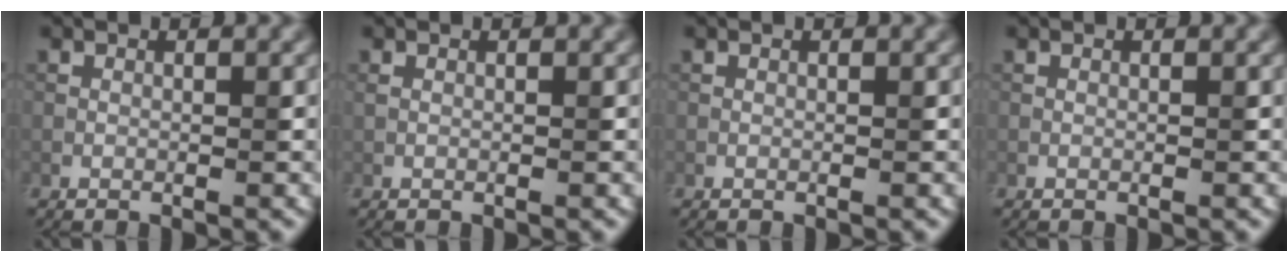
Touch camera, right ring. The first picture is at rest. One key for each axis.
{"total": 0.5, "fx": 0.2, "fy": 0.2, "fz": 0.5, "tx": -0.009, "ty": 0.000, "tz": 0.004}
{"total": 0.0}
{"total": 0.0}